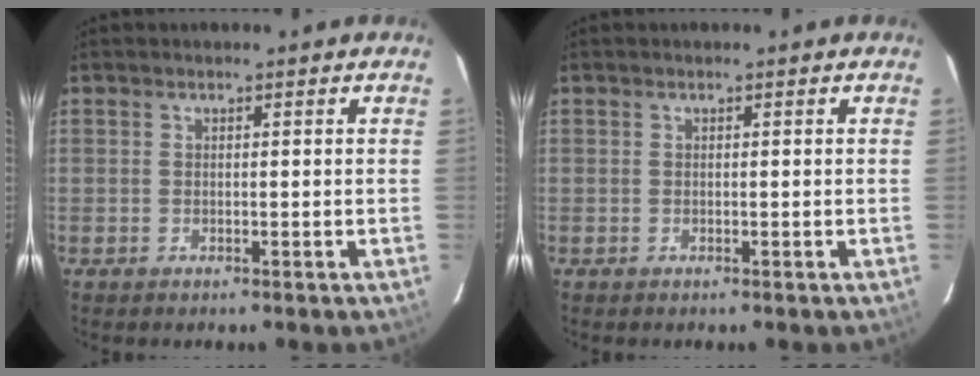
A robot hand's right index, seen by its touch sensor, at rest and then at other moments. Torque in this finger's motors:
{"motor_torque": [-0.02, 0.00, 0.00, 0.01]}